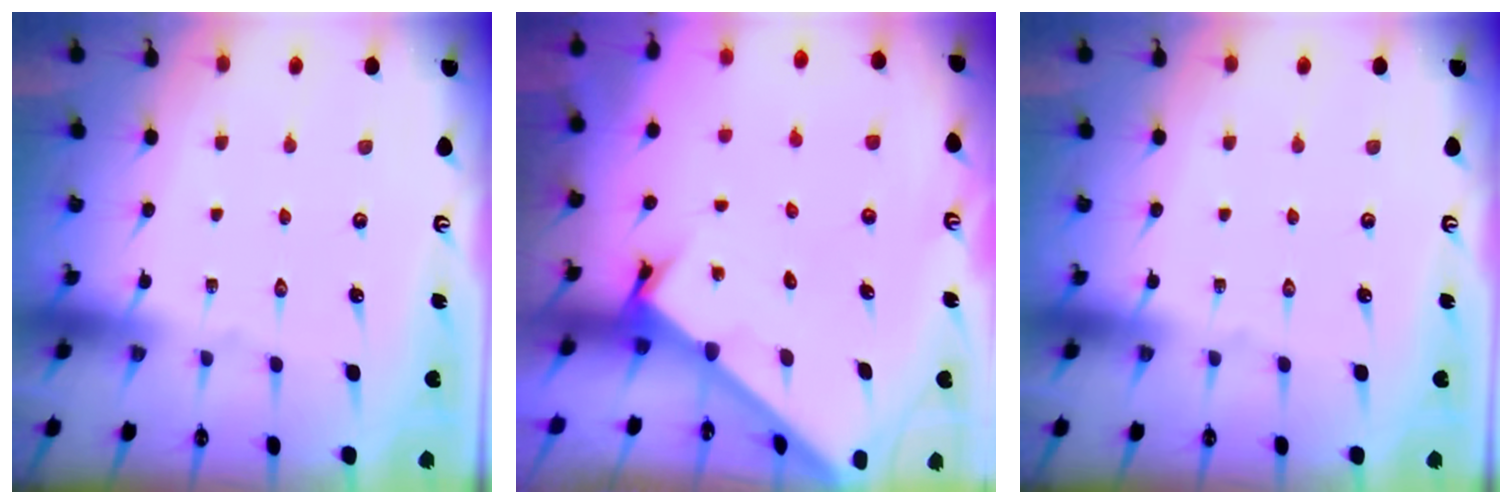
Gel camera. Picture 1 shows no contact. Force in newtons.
{"total": 2.0, "press": 2.0, "slide": 0.2}
{"total": 0.0}